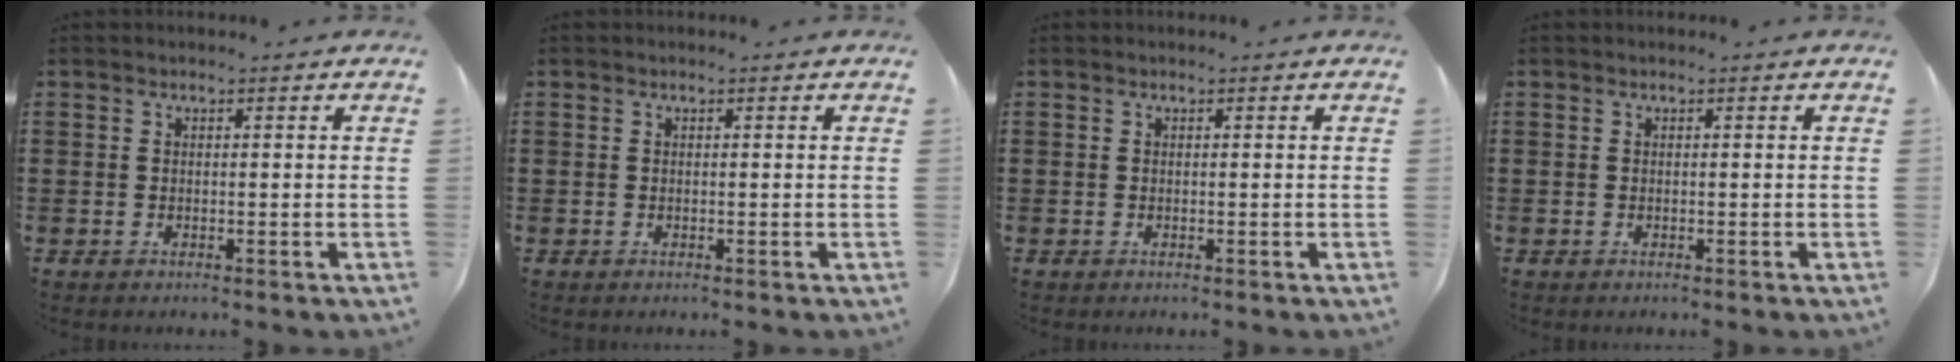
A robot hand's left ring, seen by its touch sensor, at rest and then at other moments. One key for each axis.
{"total": 0.0}
{"total": 0.0}
{"total": 0.0}